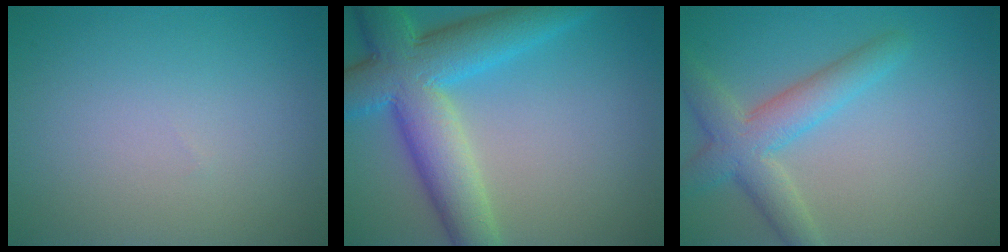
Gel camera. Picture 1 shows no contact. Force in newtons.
{"total": 9.7, "press": 9.7, "slide": 0.7}
{"total": 4.6, "press": 4.6, "slide": 0.2}